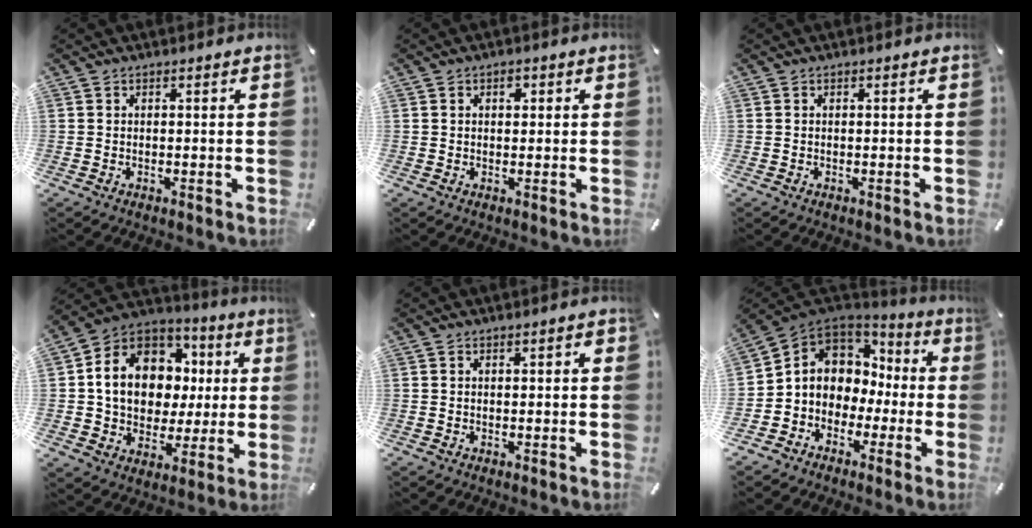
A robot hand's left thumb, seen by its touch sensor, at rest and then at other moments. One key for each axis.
{"total": 2.0, "fx": 0.5, "fy": 1.6, "fz": 1.1, "tx": 0.001, "ty": -0.002, "tz": 0.002}
{"total": 0.0}
{"total": 14.5, "fx": 2.0, "fy": 12.2, "fz": 7.6, "tx": -0.157, "ty": -0.010, "tz": 0.045}
{"total": 0.9, "fx": 0.1, "fy": 0.5, "fz": 0.7, "tx": -0.014, "ty": 0.004, "tz": 0.000}
{"total": 7.9, "fx": -0.1, "fy": 7.7, "fz": 1.7, "tx": -0.060, "ty": -0.006, "tz": 0.007}